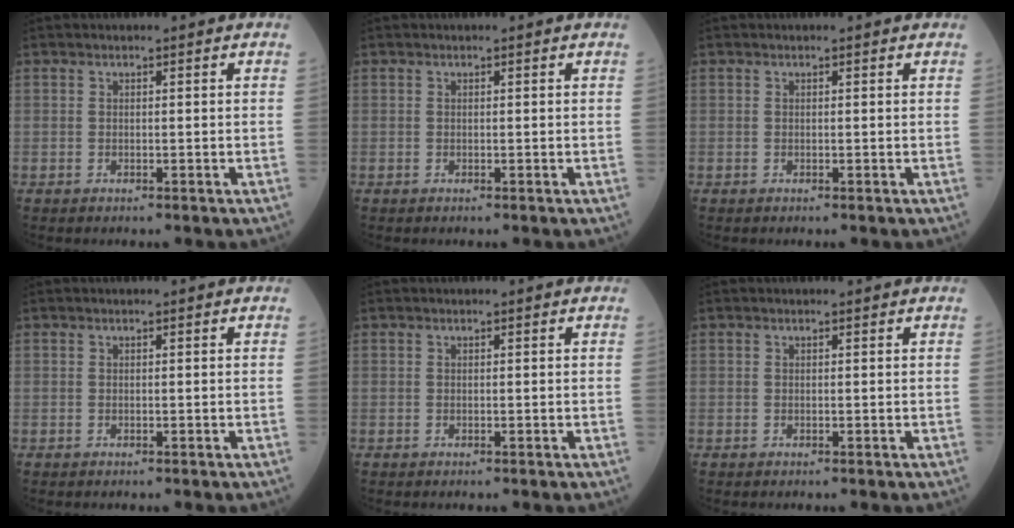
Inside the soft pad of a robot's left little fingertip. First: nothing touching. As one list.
[{"total": 0.0}, {"total": 0.0}, {"total": 0.0}, {"total": 0.0}, {"total": 0.0}]